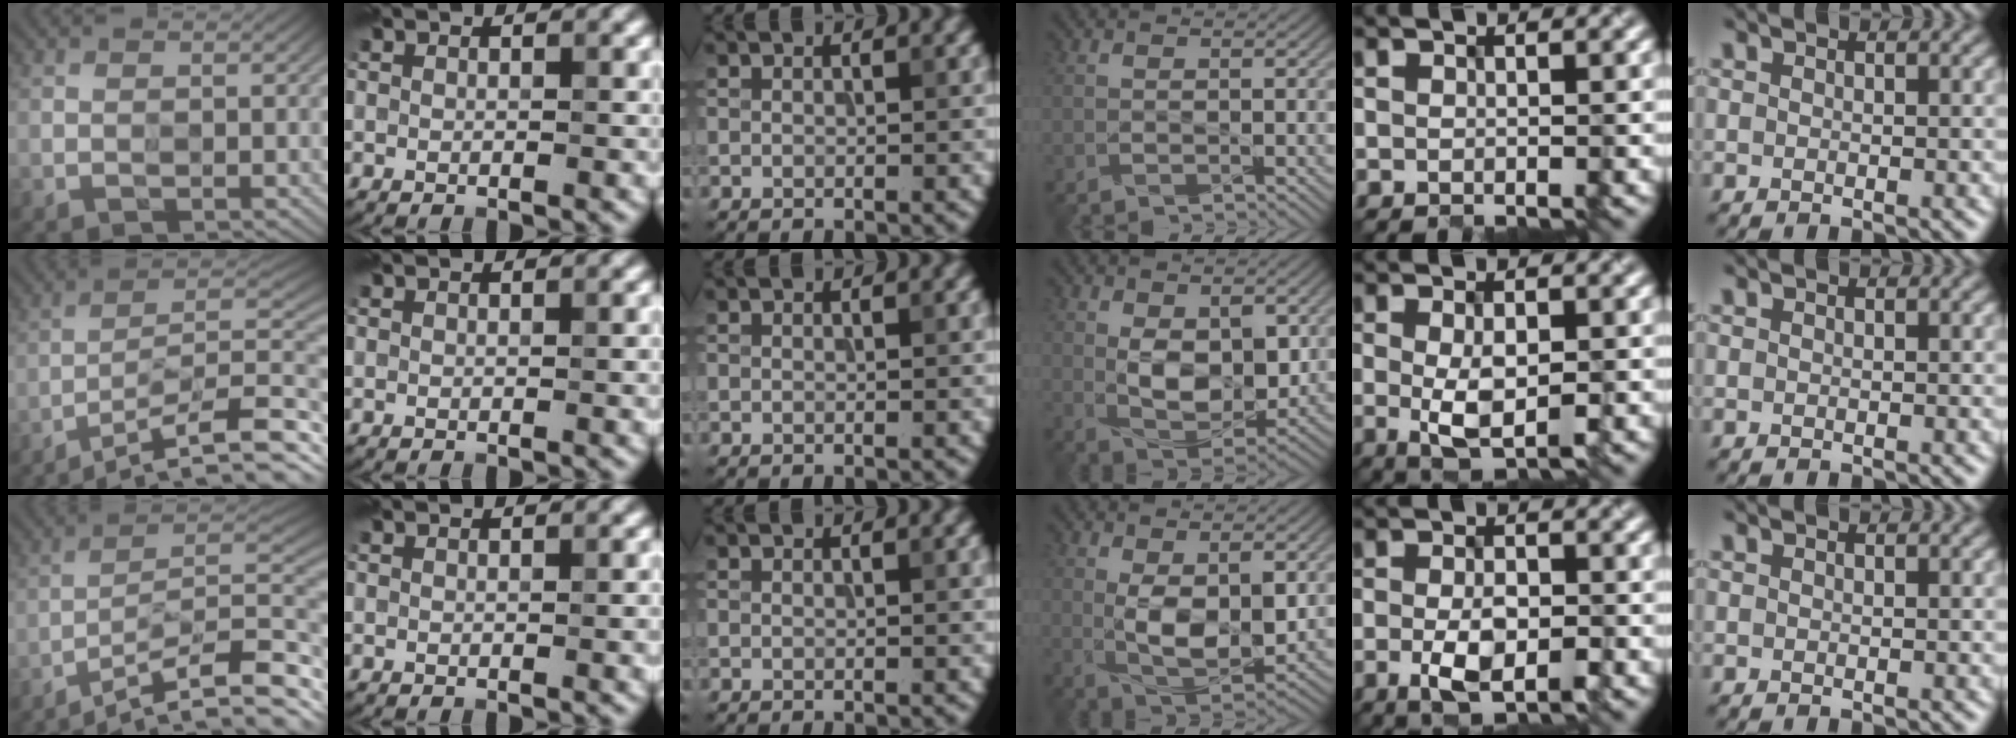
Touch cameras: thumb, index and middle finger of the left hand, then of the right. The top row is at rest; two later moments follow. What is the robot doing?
{"motion": "insert", "object": "key"}